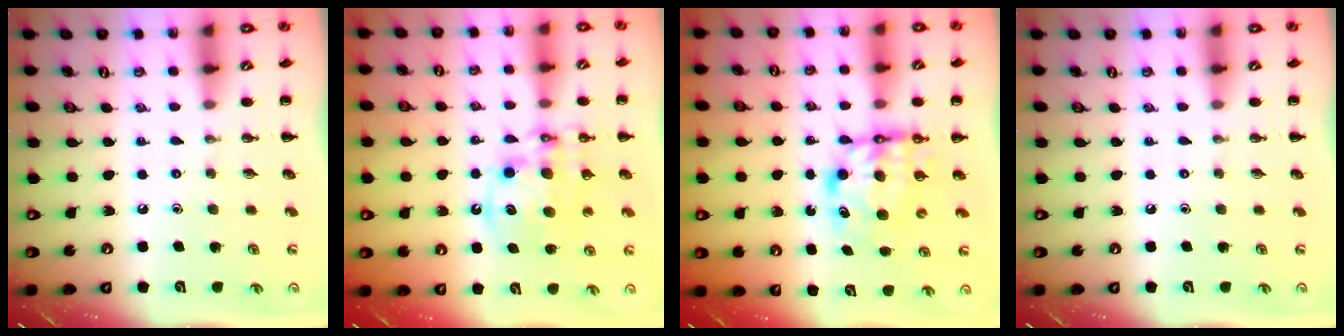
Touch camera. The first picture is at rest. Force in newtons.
{"total": 12.2, "press": 11.8, "slide": 3.0}
{"total": 6.8, "press": 6.7, "slide": 1.1}
{"total": 0.0}